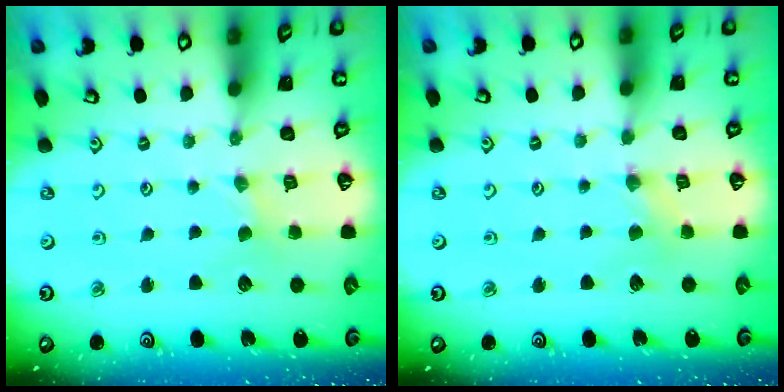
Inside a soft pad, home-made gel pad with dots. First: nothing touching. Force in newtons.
{"total": 2.6, "press": 2.5, "slide": 0.5}